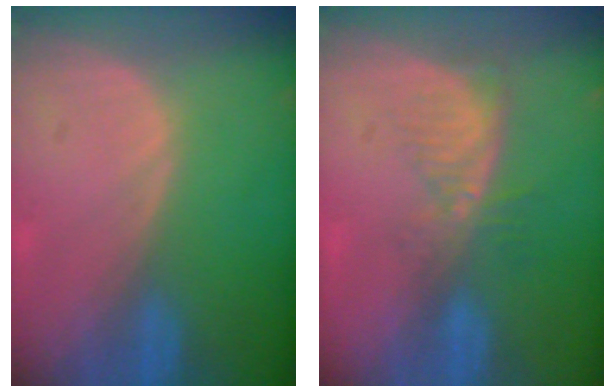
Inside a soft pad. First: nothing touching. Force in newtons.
{"total": 5.5, "press": 4.6, "slide": 3.0}